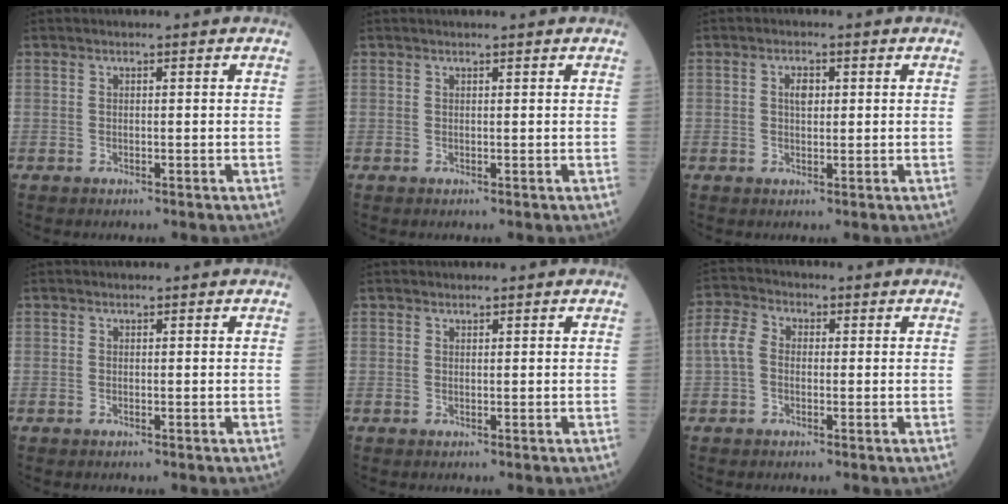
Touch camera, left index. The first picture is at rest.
{"total": 1.2, "force": [1.1, -0.1, 0.5], "torque": [-0.005, 0.007, 0.019]}
{"total": 2.0, "force": [0.2, 1.1, 1.6], "torque": [-0.033, 0.002, 0.003]}
{"total": 0.0}
{"total": 0.6, "force": [0.5, 0.1, 0.0], "torque": [-0.008, 0.006, 0.012]}
{"total": 4.3, "force": [-0.4, 3.1, 3.0], "torque": [-0.083, 0.019, -0.014]}